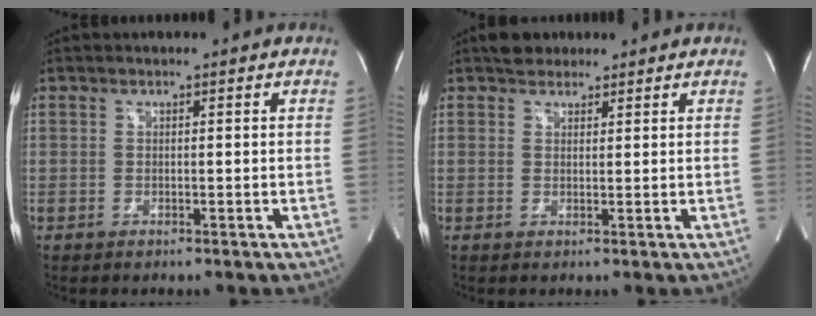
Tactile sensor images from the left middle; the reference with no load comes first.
{"total": 3.2, "force": [2.6, 1.8, 0.8], "torque": [-0.016, 0.015, 0.040]}